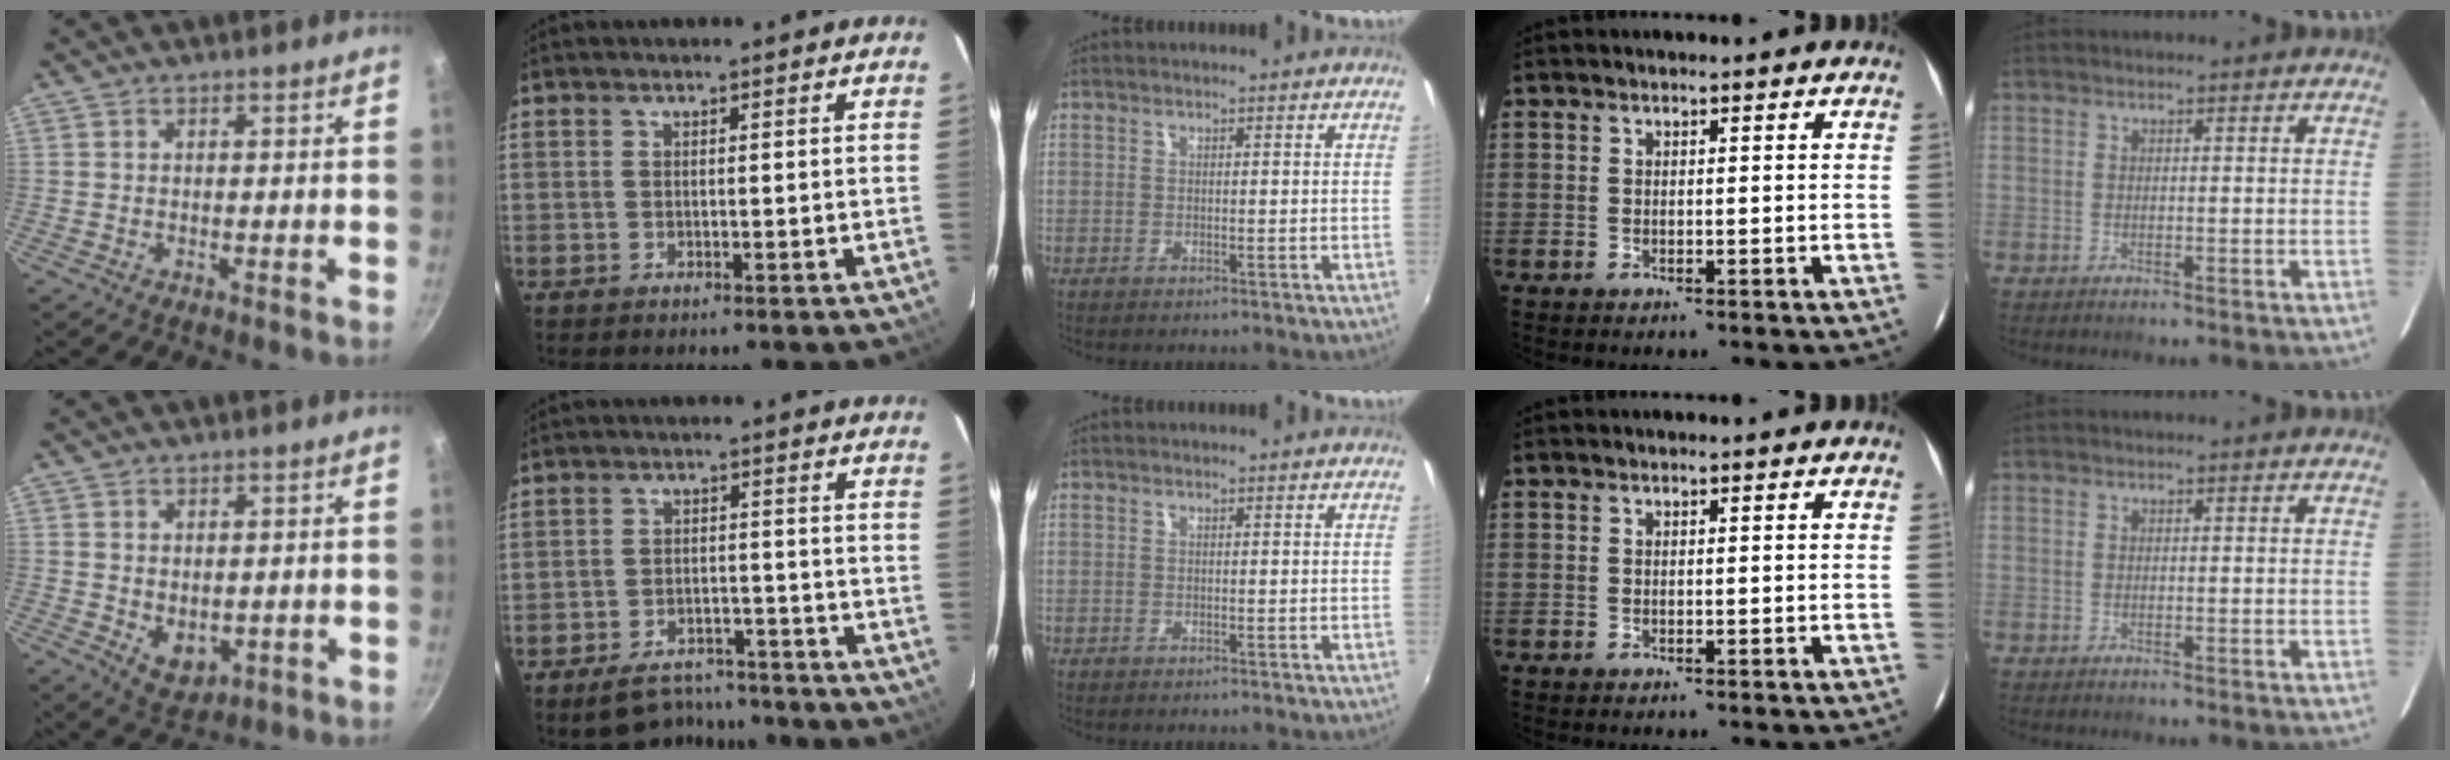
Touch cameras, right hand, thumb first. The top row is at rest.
{"thumb": {"total": 5.6, "force": [-0.2, 4.0, 3.9], "torque": [-0.049, -0.012, 0.010]}, "index": {"total": 9.9, "force": [-8.6, 4.0, 2.8], "torque": [-0.066, 0.010, -0.111]}}